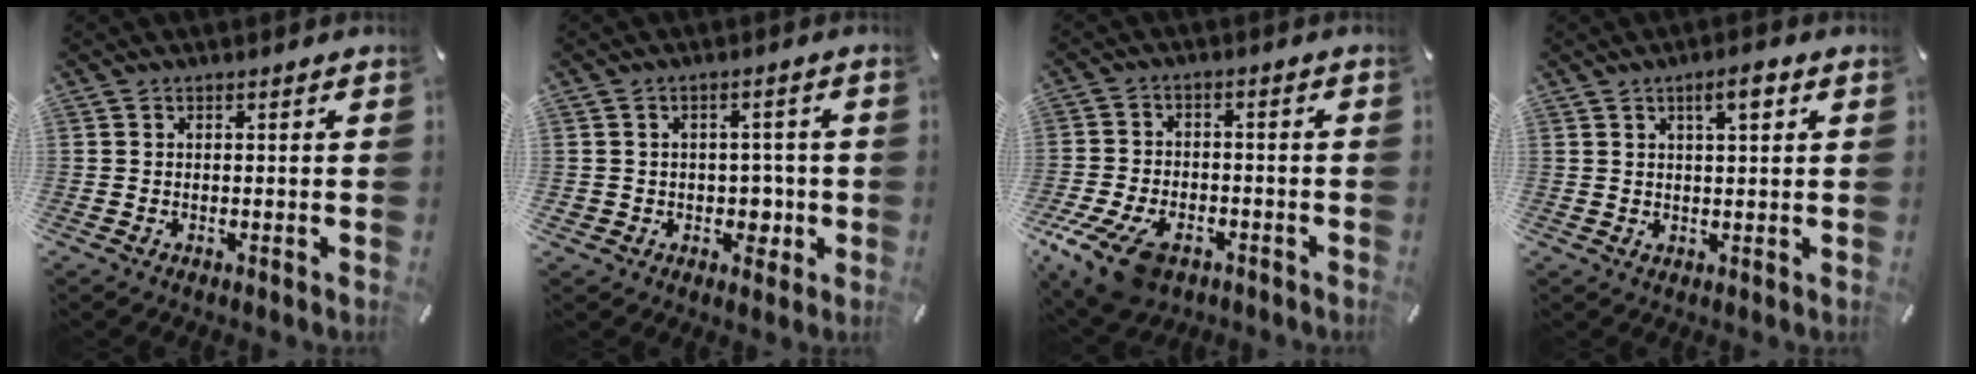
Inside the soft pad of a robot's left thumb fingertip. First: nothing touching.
{"total": 5.1, "force": [-0.5, 4.5, 2.2], "torque": [-0.029, 0.006, -0.010]}
{"total": 12.5, "force": [-7.1, 7.2, 7.4], "torque": [-0.153, 0.032, -0.126]}
{"total": 4.7, "force": [2.1, 1.5, 3.9], "torque": [-0.058, -0.003, 0.029]}